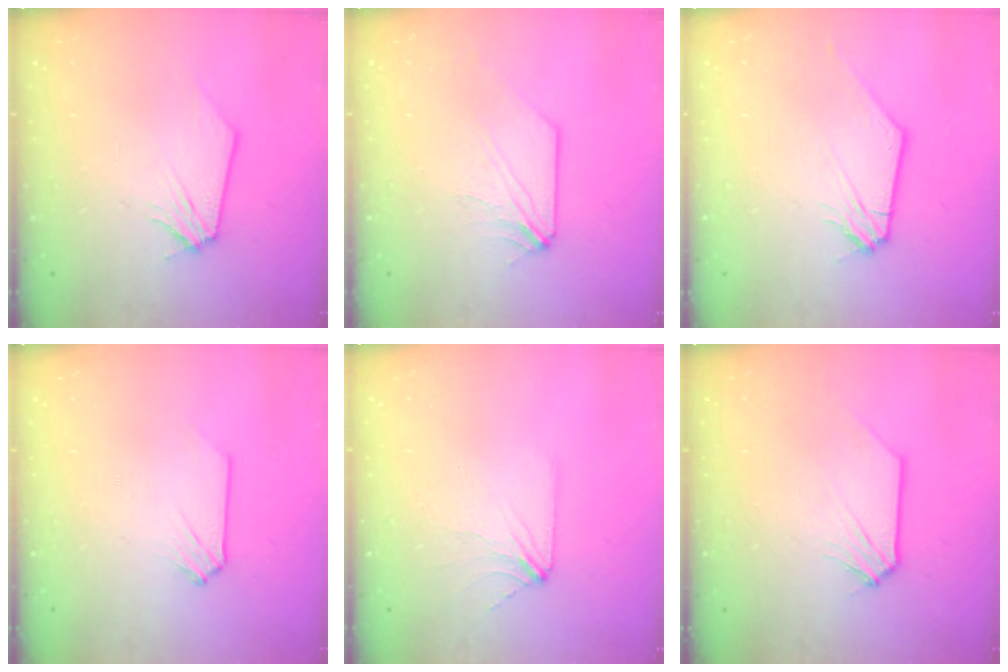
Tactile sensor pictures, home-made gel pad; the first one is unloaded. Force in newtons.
{"total": 3.8, "press": 3.7, "slide": 0.8}
{"total": 1.9, "press": 1.9, "slide": 0.3}
{"total": 0.0}
{"total": 2.8, "press": 2.8, "slide": 0.4}
{"total": 1.0, "press": 1.0, "slide": 0.2}